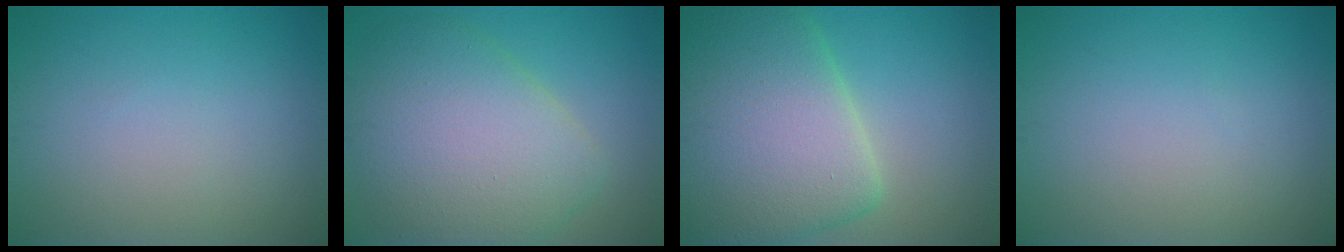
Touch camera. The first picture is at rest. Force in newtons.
{"total": 8.7, "press": 8.7, "slide": 0.3}
{"total": 11.6, "press": 11.5, "slide": 0.9}
{"total": 0.0}